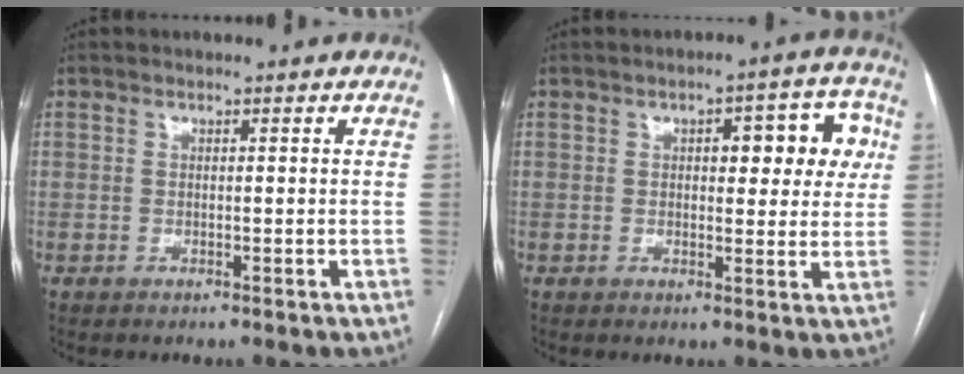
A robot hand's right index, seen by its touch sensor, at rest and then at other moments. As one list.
[{"total": 8.6, "force": [2.2, 3.3, 7.6], "torque": [-0.080, 0.024, 0.025]}]